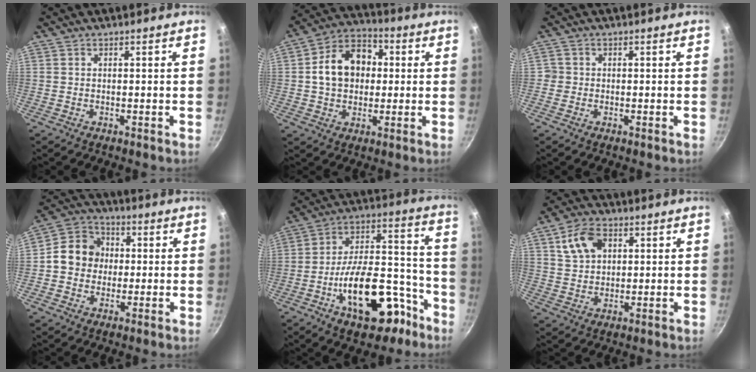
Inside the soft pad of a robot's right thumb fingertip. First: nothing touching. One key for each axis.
{"total": 13.3, "fx": 1.3, "fy": 10.2, "fz": 8.4, "tx": -0.108, "ty": 0.026, "tz": 0.008}
{"total": 1.3, "fx": -0.3, "fy": 1.2, "fz": 0.2, "tx": 0.002, "ty": 0.004, "tz": -0.008}
{"total": 10.0, "fx": 0.2, "fy": 8.9, "fz": 4.6, "tx": -0.043, "ty": 0.018, "tz": -0.019}
{"total": 21.7, "fx": -10.4, "fy": 10.9, "fz": 15.6, "tx": -0.199, "ty": 0.092, "tz": -0.147}
{"total": 8.5, "fx": 3.2, "fy": 5.8, "fz": 5.4, "tx": -0.085, "ty": 0.001, "tz": 0.057}